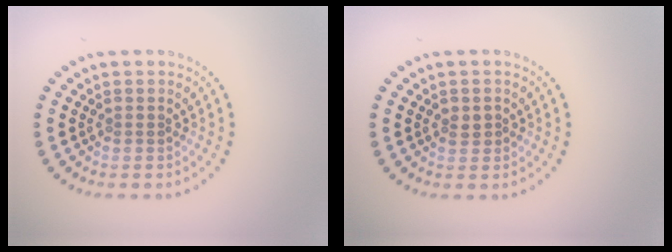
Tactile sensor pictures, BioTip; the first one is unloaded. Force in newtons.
{"total": 1.1, "press": 1.1, "slide": 0.2}